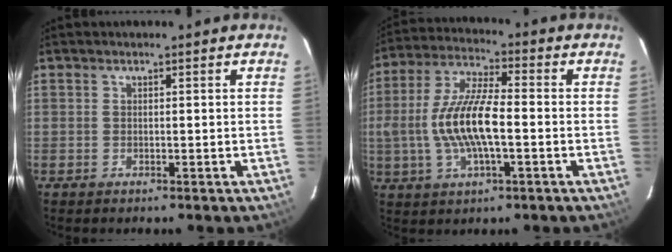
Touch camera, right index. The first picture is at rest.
{"total": 13.1, "force": [-2.0, 4.1, 12.3], "torque": [-0.251, 0.003, -0.038]}